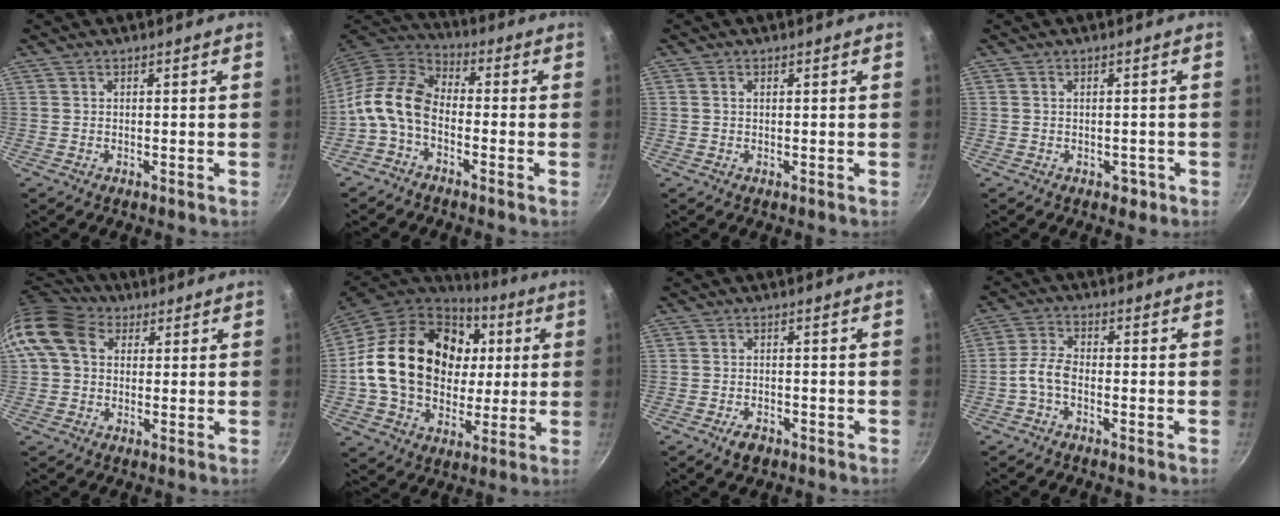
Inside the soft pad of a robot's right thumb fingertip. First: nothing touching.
{"total": 10.3, "force": [-2.8, 6.6, 7.4], "torque": [-0.136, 0.043, -0.074]}
{"total": 0.9, "force": [0.2, 0.6, 0.6], "torque": [-0.010, 0.003, 0.003]}
{"total": 2.1, "force": [-0.8, 1.6, 1.2], "torque": [0.000, 0.014, -0.001]}
{"total": 12.0, "force": [2.8, 9.3, 7.0], "torque": [-0.122, 0.020, 0.035]}
{"total": 25.2, "force": [3.6, 19.3, 15.8], "torque": [-0.249, 0.018, 0.070]}
{"total": 3.2, "force": [-2.0, 1.8, 1.7], "torque": [-0.028, 0.015, -0.031]}
{"total": 4.3, "force": [-2.0, 2.2, 3.1], "torque": [-0.068, 0.025, -0.049]}